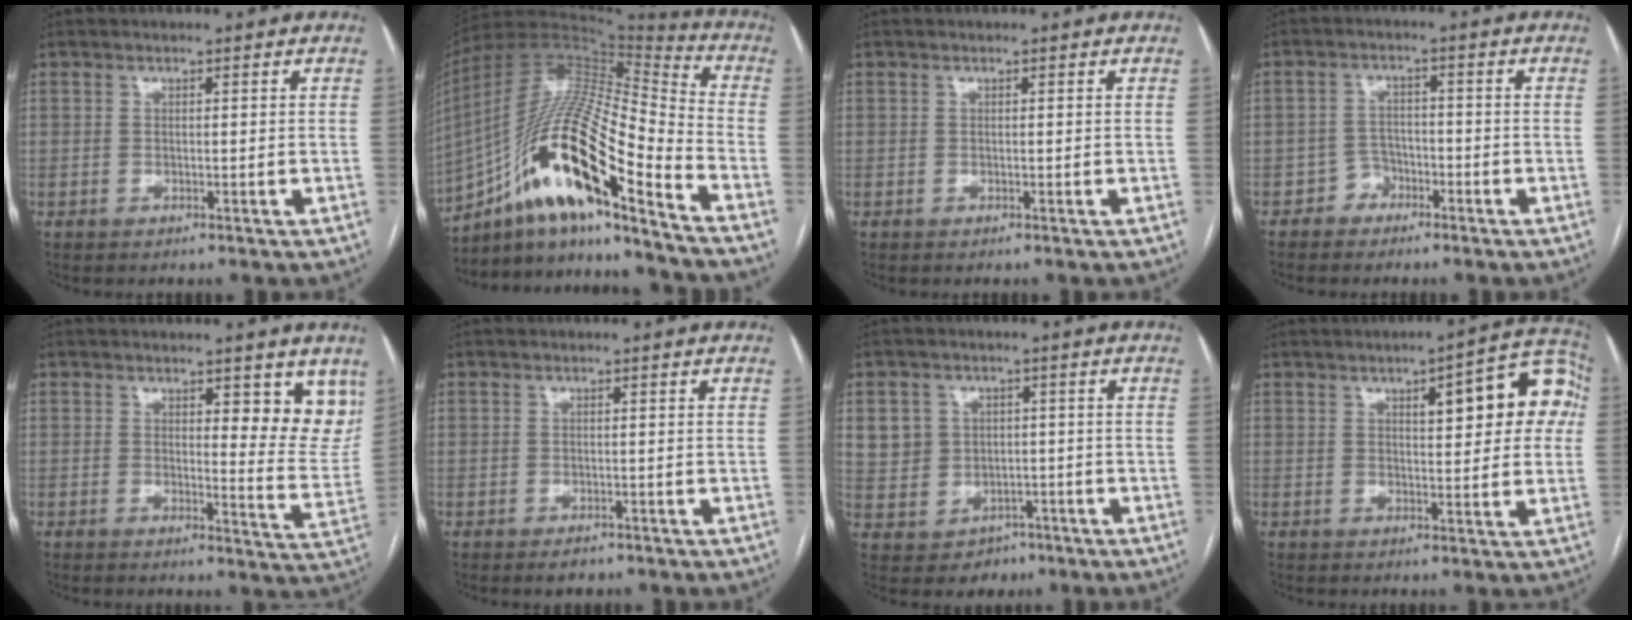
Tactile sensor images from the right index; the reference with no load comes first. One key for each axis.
{"total": 22.4, "fx": -12.1, "fy": 3.5, "fz": 18.5, "tx": -0.369, "ty": 0.002, "tz": -0.212}
{"total": 0.0}
{"total": 2.8, "fx": -1.8, "fy": 2.1, "fz": 0.1, "tx": 0.000, "ty": 0.013, "tz": -0.033}
{"total": 8.5, "fx": 4.9, "fy": 2.3, "fz": 6.5, "tx": -0.062, "ty": -0.027, "tz": 0.051}
{"total": 1.8, "fx": -1.3, "fy": 1.1, "fz": 0.7, "tx": -0.012, "ty": 0.000, "tz": -0.012}
{"total": 8.5, "fx": -0.5, "fy": 8.3, "fz": 1.5, "tx": -0.044, "ty": 0.024, "tz": 0.018}
{"total": 12.5, "fx": 3.3, "fy": 3.6, "fz": 11.6, "tx": -0.132, "ty": 0.032, "tz": 0.036}